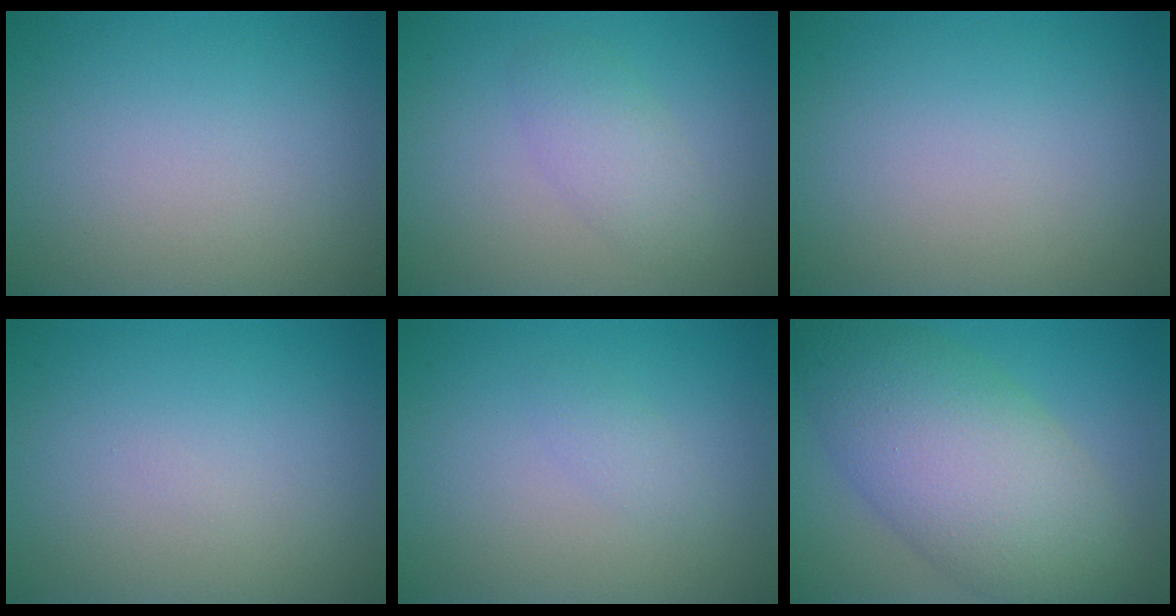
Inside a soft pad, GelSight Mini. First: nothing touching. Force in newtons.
{"total": 2.4, "press": 2.4, "slide": 0.1}
{"total": 0.0}
{"total": 0.0}
{"total": 1.0, "press": 1.0, "slide": 0.0}
{"total": 10.0, "press": 10.0, "slide": 0.4}